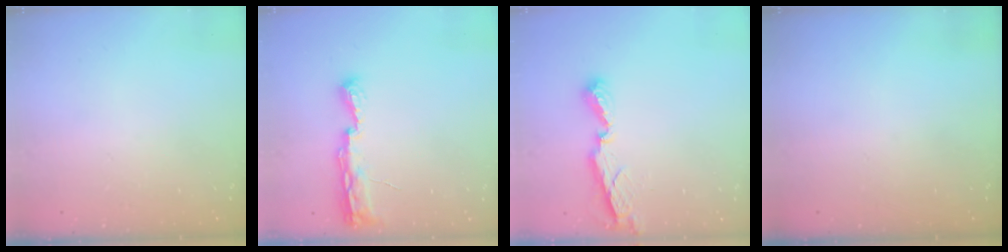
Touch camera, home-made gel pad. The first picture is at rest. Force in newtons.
{"total": 7.9, "press": 7.8, "slide": 0.8}
{"total": 7.8, "press": 7.8, "slide": 0.5}
{"total": 0.0}